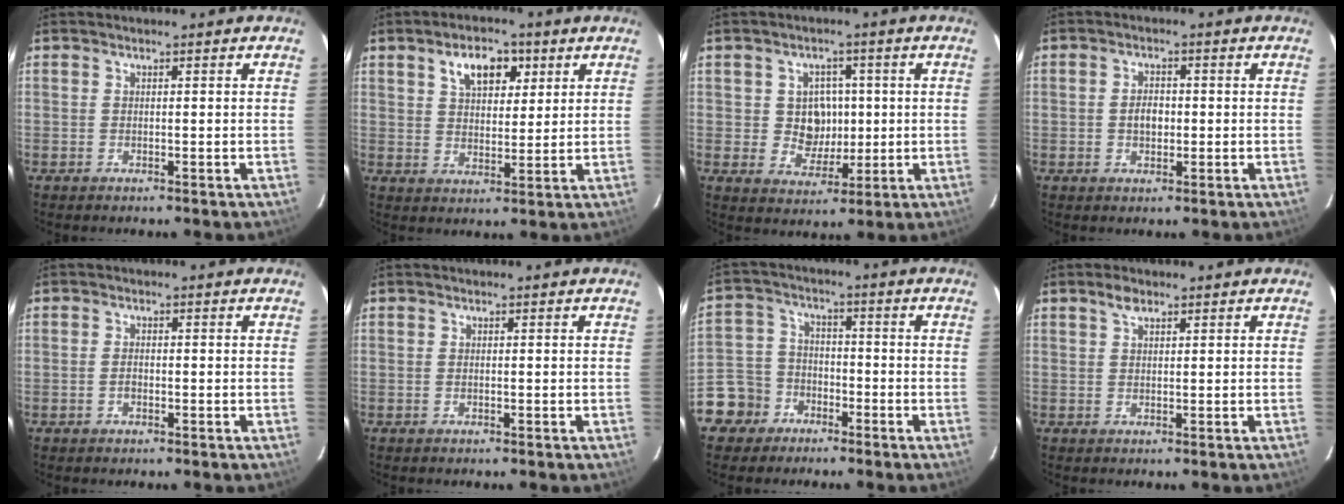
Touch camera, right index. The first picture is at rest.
{"total": 8.0, "force": [4.0, 4.5, 5.3], "torque": [-0.088, 0.019, 0.068]}
{"total": 6.6, "force": [0.4, 6.0, 2.6], "torque": [-0.051, 0.012, 0.017]}
{"total": 3.3, "force": [-0.3, 2.2, 2.4], "torque": [-0.043, 0.006, -0.004]}
{"total": 1.6, "force": [-0.6, 0.9, 1.1], "torque": [-0.024, 0.003, -0.011]}
{"total": 0.0}
{"total": 8.7, "force": [-5.0, 7.1, 1.2], "torque": [-0.052, 0.029, -0.090]}
{"total": 2.2, "force": [1.4, 1.1, 1.2], "torque": [-0.023, 0.007, 0.026]}